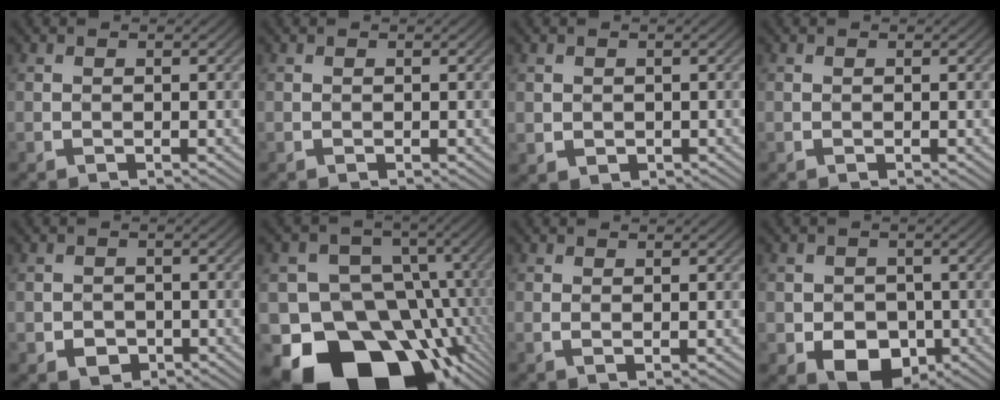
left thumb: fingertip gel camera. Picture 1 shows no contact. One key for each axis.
{"total": 0.0}
{"total": 1.3, "fx": -0.2, "fy": 1.2, "fz": 0.3, "tx": -0.032, "ty": -0.001, "tz": -0.008}
{"total": 0.0}
{"total": 2.2, "fx": -1.5, "fy": 1.6, "fz": 0.3, "tx": -0.029, "ty": 0.000, "tz": -0.033}
{"total": 20.3, "fx": -11.8, "fy": 13.4, "fz": 9.6, "tx": -0.154, "ty": -0.006, "tz": -0.189}
{"total": 0.9, "fx": 0.7, "fy": 0.2, "fz": 0.5, "tx": -0.005, "ty": -0.002, "tz": 0.011}
{"total": 5.6, "fx": -2.7, "fy": 4.2, "fz": 2.7, "tx": -0.069, "ty": -0.014, "tz": -0.056}